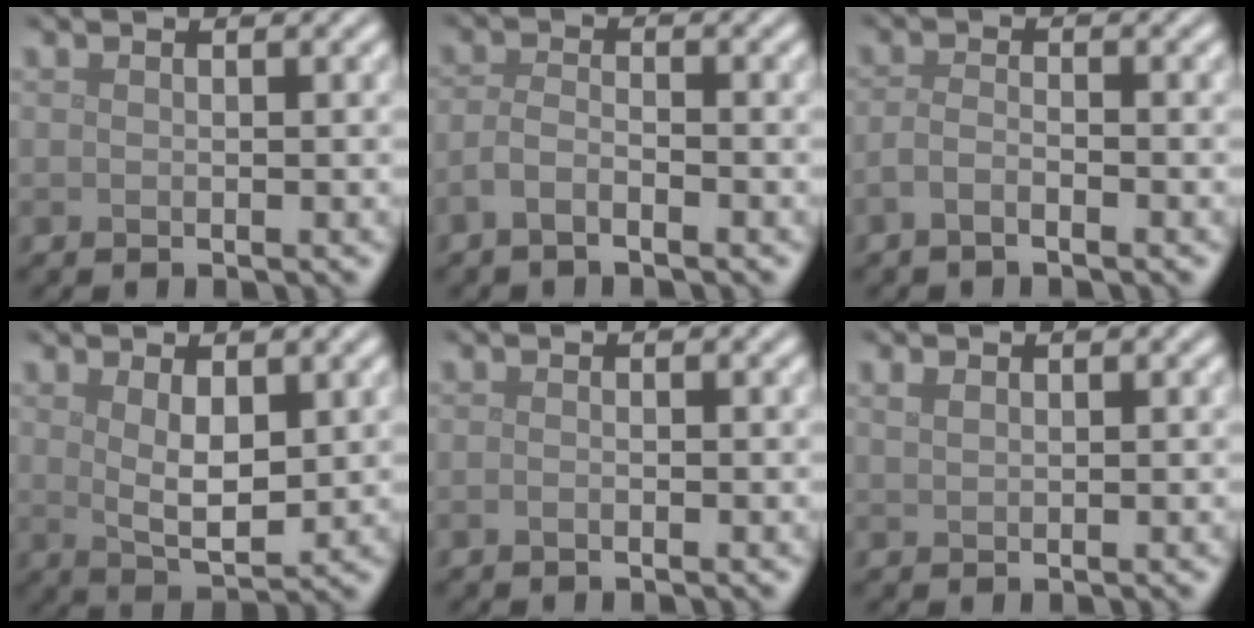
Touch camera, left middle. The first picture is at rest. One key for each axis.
{"total": 1.9, "fx": -1.3, "fy": 0.6, "fz": 1.3, "tx": -0.027, "ty": 0.003, "tz": -0.033}
{"total": 1.5, "fx": -1.0, "fy": 0.4, "fz": 1.0, "tx": -0.022, "ty": 0.001, "tz": -0.025}
{"total": 3.5, "fx": 1.0, "fy": 1.5, "fz": 3.0, "tx": -0.061, "ty": -0.007, "tz": 0.023}
{"total": 0.5, "fx": -0.4, "fy": 0.1, "fz": 0.4, "tx": -0.007, "ty": -0.002, "tz": -0.008}
{"total": 0.8, "fx": 0.5, "fy": 0.5, "fz": 0.5, "tx": -0.012, "ty": 0.000, "tz": 0.012}